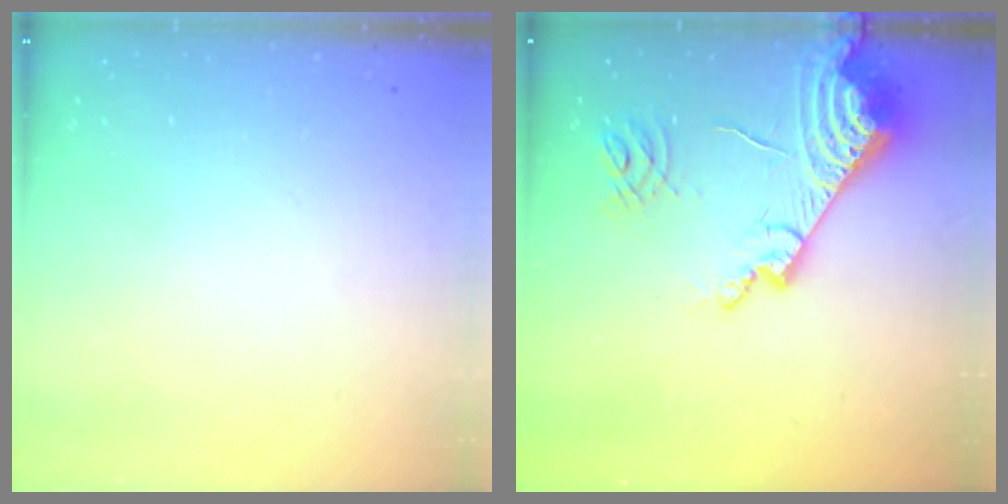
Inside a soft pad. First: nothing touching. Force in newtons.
{"total": 17.5, "press": 17.4, "slide": 2.1}